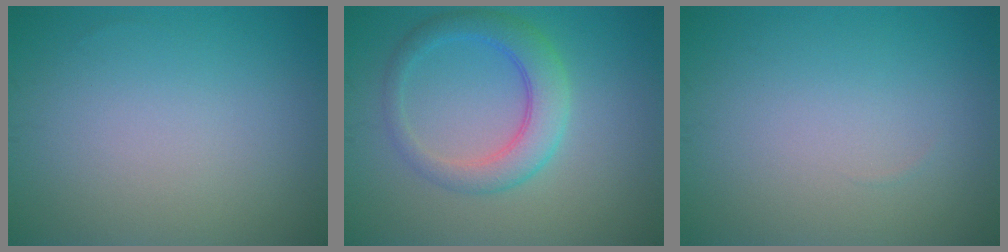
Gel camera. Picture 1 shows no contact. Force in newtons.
{"total": 4.3, "press": 4.3, "slide": 0.1}
{"total": 0.0}